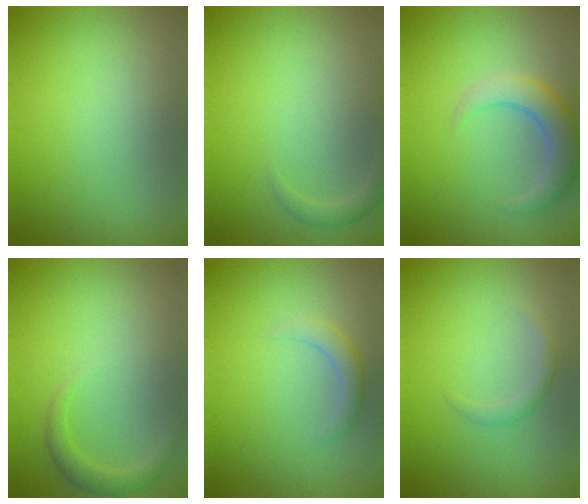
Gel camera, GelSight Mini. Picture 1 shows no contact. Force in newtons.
{"total": 1.1, "press": 1.1, "slide": 0.0}
{"total": 4.1, "press": 4.1, "slide": 0.6}
{"total": 1.7, "press": 1.7, "slide": 0.1}
{"total": 2.0, "press": 1.9, "slide": 0.2}
{"total": 1.4, "press": 1.4, "slide": 0.1}